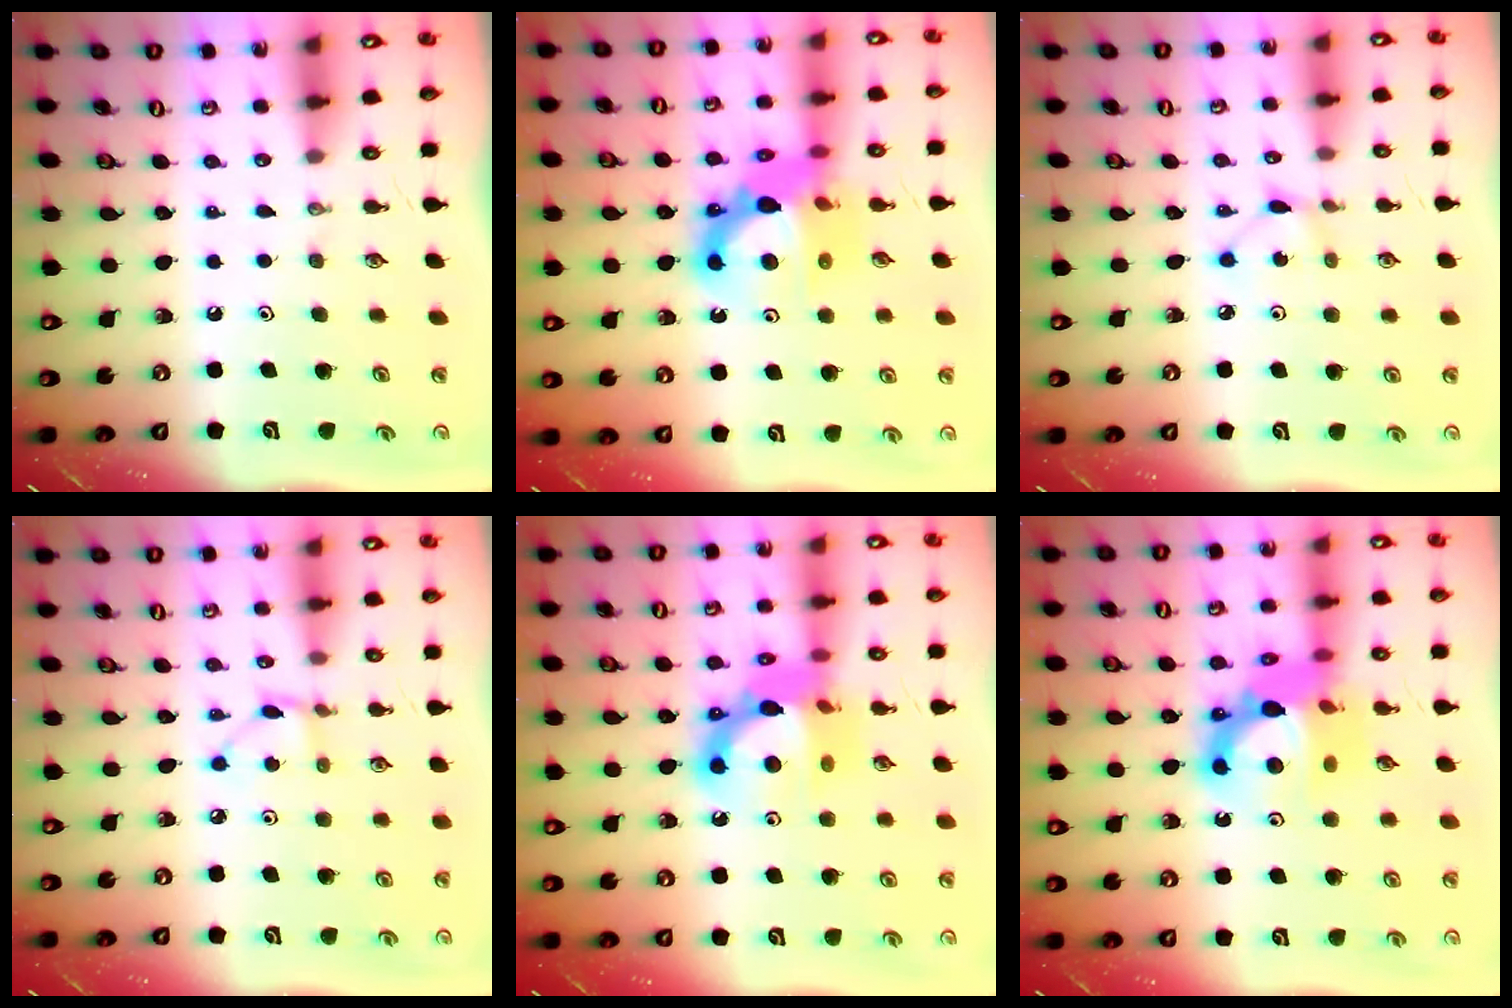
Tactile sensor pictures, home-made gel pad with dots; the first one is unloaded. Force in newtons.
{"total": 13.6, "press": 13.5, "slide": 1.7}
{"total": 2.0, "press": 2.0, "slide": 0.2}
{"total": 3.2, "press": 3.1, "slide": 0.4}
{"total": 14.7, "press": 14.6, "slide": 1.4}
{"total": 14.1, "press": 14.1, "slide": 1.3}